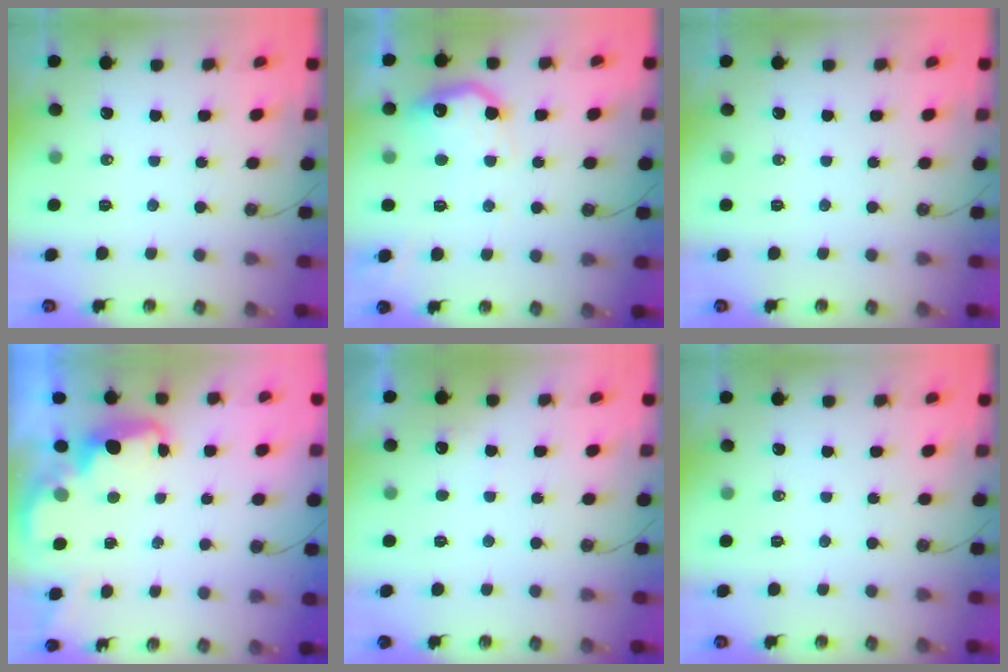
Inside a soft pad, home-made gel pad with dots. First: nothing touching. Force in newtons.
{"total": 14.3, "press": 14.2, "slide": 0.8}
{"total": 0.0}
{"total": 2.2, "press": 2.2, "slide": 0.6}
{"total": 4.2, "press": 4.0, "slide": 1.2}
{"total": 0.0}